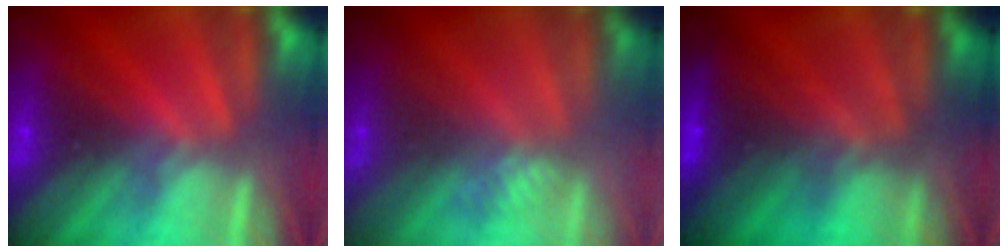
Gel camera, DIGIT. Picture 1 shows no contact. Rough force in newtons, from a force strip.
{"total": 2.7}
{"total": 6.3}